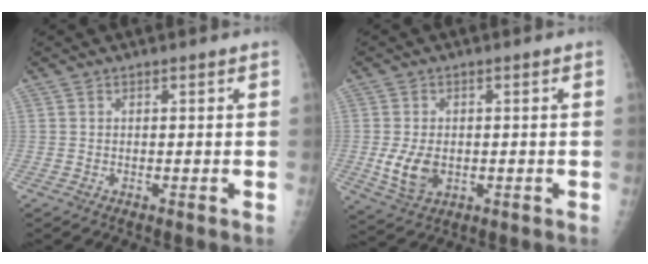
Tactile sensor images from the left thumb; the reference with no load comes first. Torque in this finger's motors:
{"motor_torque": [-0.14, 0.83, 0.72, -0.18, 0.07]}